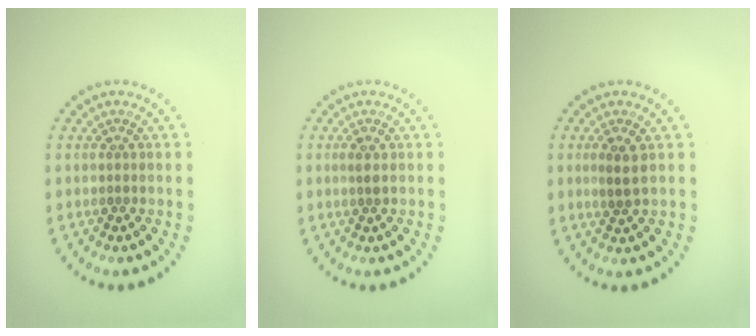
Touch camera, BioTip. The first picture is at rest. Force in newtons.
{"total": 0.9, "press": 0.8, "slide": 0.5}
{"total": 1.6, "press": 1.5, "slide": 0.6}